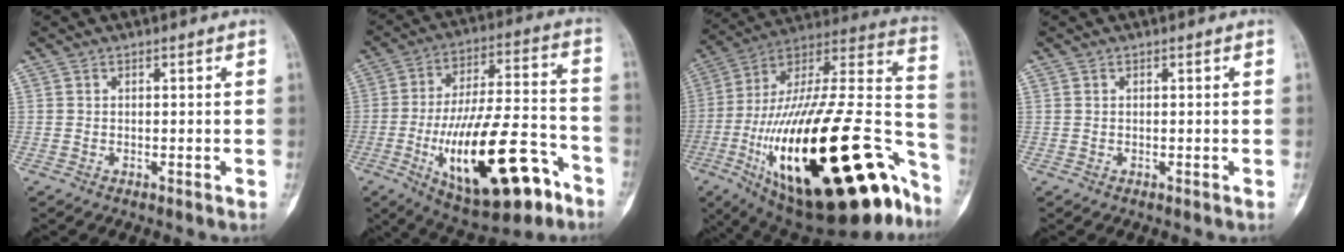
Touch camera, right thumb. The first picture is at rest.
{"total": 24.6, "force": [-10.2, 9.5, 20.2], "torque": [-0.336, 0.046, -0.148]}
{"total": 46.3, "force": [-18.0, 17.1, 39.1], "torque": [-0.588, 0.065, -0.281]}
{"total": 0.0}